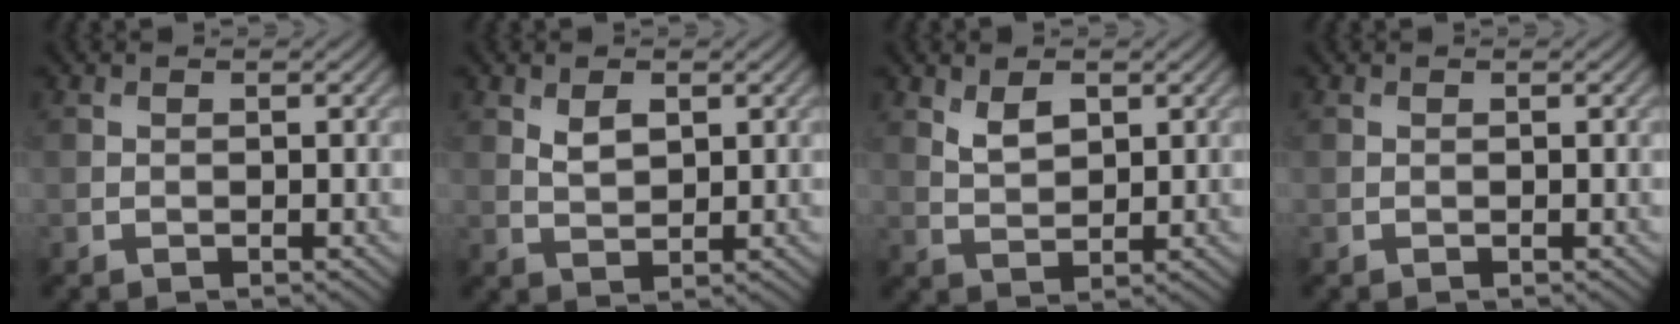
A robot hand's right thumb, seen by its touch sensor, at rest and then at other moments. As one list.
[{"total": 2.6, "force": [1.2, 1.4, 1.8], "torque": [-0.040, -0.004, 0.028]}, {"total": 3.3, "force": [1.8, 1.7, 2.2], "torque": [-0.049, -0.004, 0.040]}, {"total": 0.0}]